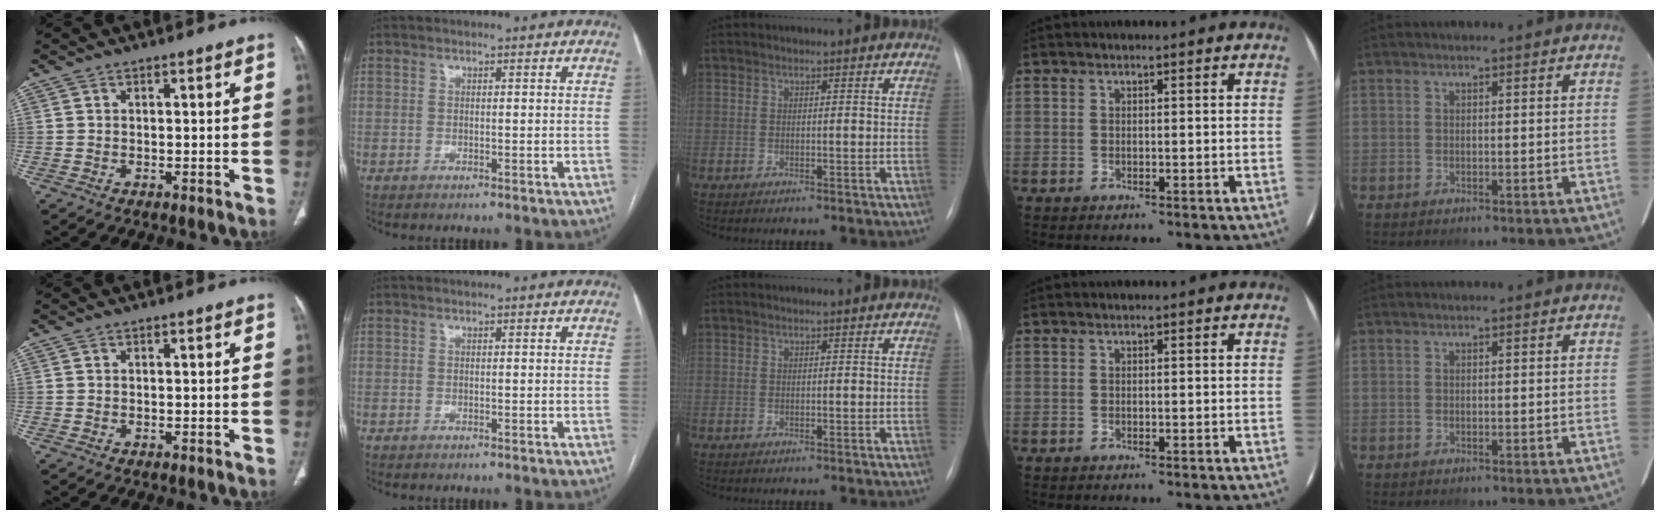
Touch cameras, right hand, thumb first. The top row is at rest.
{}